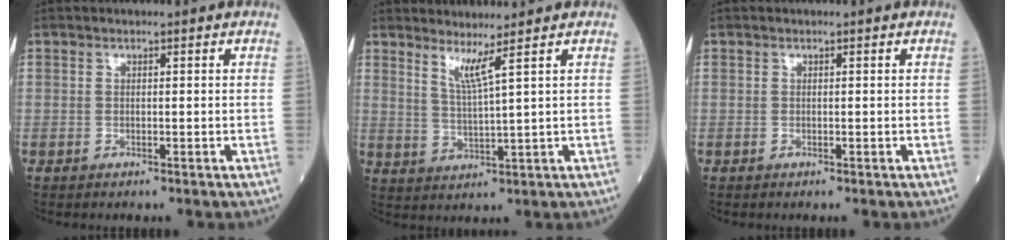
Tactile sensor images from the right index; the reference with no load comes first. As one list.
[{"total": 3.5, "force": [2.4, -1.3, 2.2], "torque": [-0.046, -0.022, 0.053]}, {"total": 0.0}]